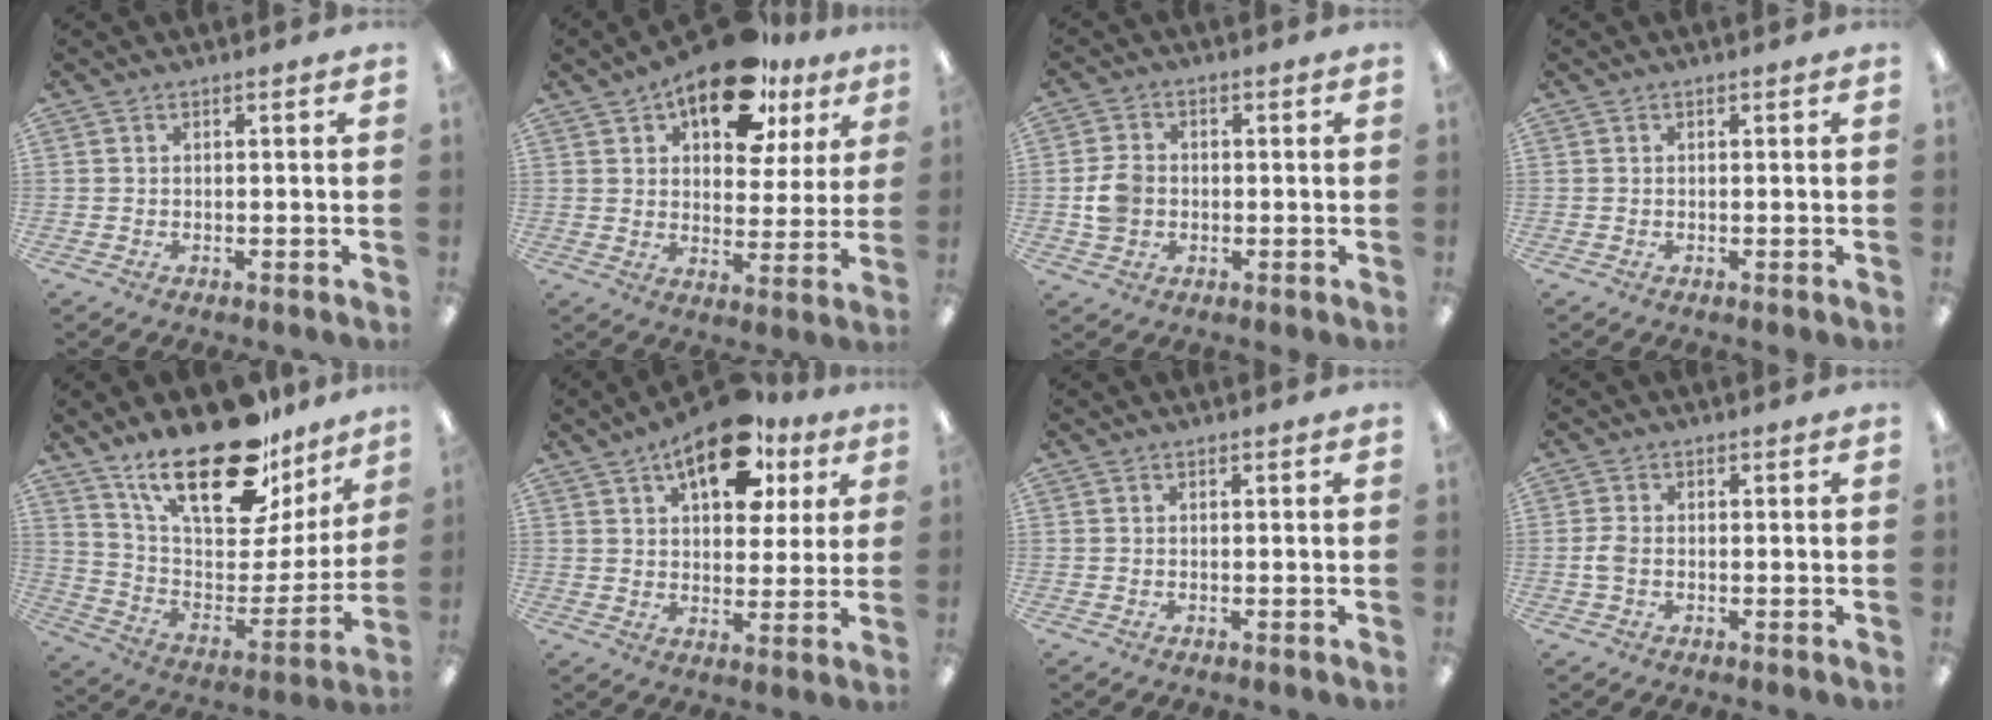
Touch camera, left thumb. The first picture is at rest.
{"total": 17.3, "force": [11.4, 8.4, 10.0], "torque": [-0.148, -0.053, 0.193]}
{"total": 5.7, "force": [-0.5, 4.9, 3.0], "torque": [-0.053, 0.006, -0.008]}
{"total": 0.0}
{"total": 26.4, "force": [18.7, 10.6, 15.3], "torque": [-0.242, -0.122, 0.324]}
{"total": 16.1, "force": [9.5, 8.1, 10.1], "torque": [-0.146, -0.033, 0.160]}
{"total": 0.0}
{"total": 2.5, "force": [-0.4, 1.5, 2.0], "torque": [-0.043, 0.003, -0.008]}